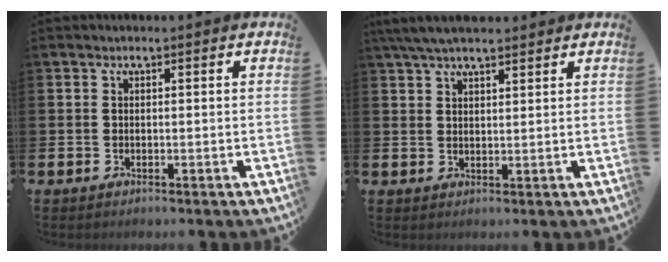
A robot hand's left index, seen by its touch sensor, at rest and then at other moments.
{"total": 4.8, "force": [4.2, 1.2, 2.0], "torque": [-0.041, -0.007, 0.077]}